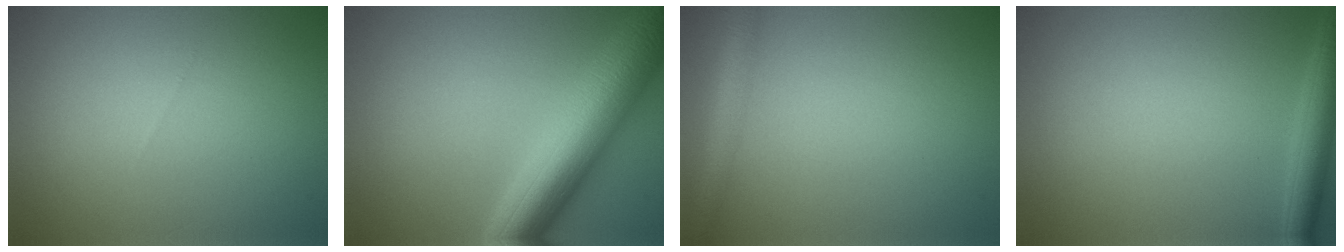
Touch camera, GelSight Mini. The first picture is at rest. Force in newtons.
{"total": 9.5, "press": 9.5, "slide": 0.1}
{"total": 2.9, "press": 2.9, "slide": 0.1}
{"total": 3.0, "press": 3.0, "slide": 0.2}